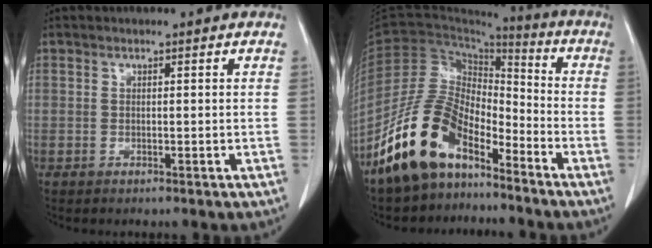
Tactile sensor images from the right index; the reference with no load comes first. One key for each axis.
{"total": 14.5, "fx": -10.0, "fy": 6.5, "fz": 8.2, "tx": -0.174, "ty": 0.023, "tz": -0.192}